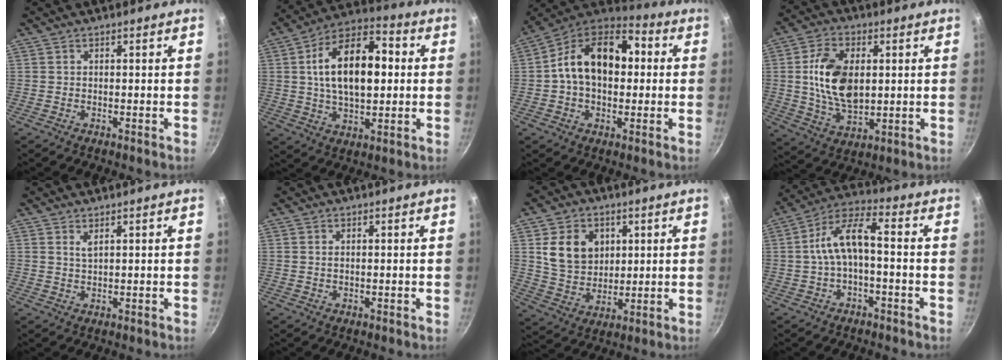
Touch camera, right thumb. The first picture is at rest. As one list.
[{"total": 18.2, "force": [2.3, 9.9, 15.1], "torque": [-0.234, 0.020, 0.033]}, {"total": 17.8, "force": [1.5, 11.5, 13.5], "torque": [-0.193, 0.039, 0.016]}, {"total": 14.1, "force": [1.7, 8.4, 11.2], "torque": [-0.191, -0.007, 0.037]}, {"total": 1.4, "force": [1.0, 0.3, 1.0], "torque": [-0.018, -0.009, 0.022]}, {"total": 0.7, "force": [0.2, 0.3, 0.5], "torque": [-0.013, 0.004, 0.007]}, {"total": 11.3, "force": [3.4, 9.0, 6.0], "torque": [-0.069, -0.015, 0.072]}, {"total": 9.5, "force": [-0.5, 4.0, 8.5], "torque": [-0.171, 0.044, -0.014]}]